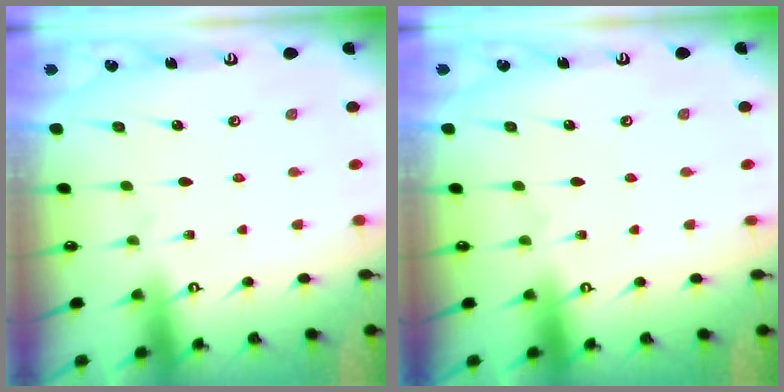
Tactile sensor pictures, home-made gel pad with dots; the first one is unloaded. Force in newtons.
{"total": 0.0}